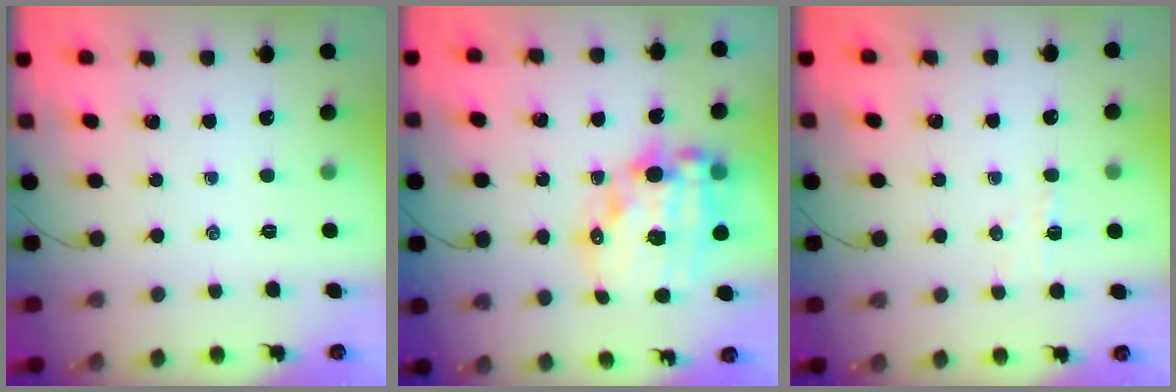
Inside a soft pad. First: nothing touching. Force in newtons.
{"total": 18.9, "press": 18.5, "slide": 4.0}
{"total": 2.5, "press": 2.4, "slide": 0.7}